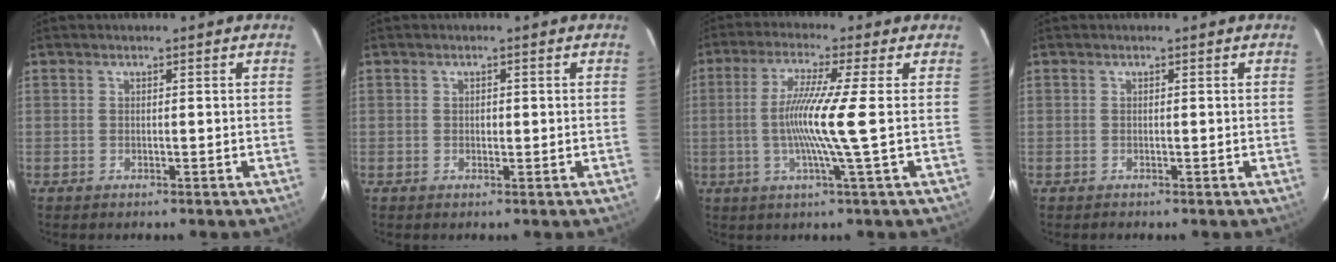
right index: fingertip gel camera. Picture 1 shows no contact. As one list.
[{"total": 0.7, "force": [0.0, 0.5, 0.5], "torque": [-0.010, 0.001, 0.000]}, {"total": 9.1, "force": [-0.5, -2.0, 8.9], "torque": [-0.176, -0.013, -0.010]}, {"total": 0.0}]